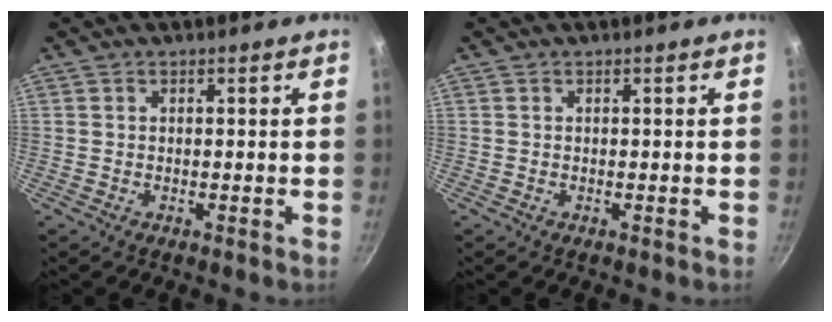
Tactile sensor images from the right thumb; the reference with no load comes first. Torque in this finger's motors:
{"motor_torque": [0.00, 0.00, -0.05, 0.47, 0.03]}